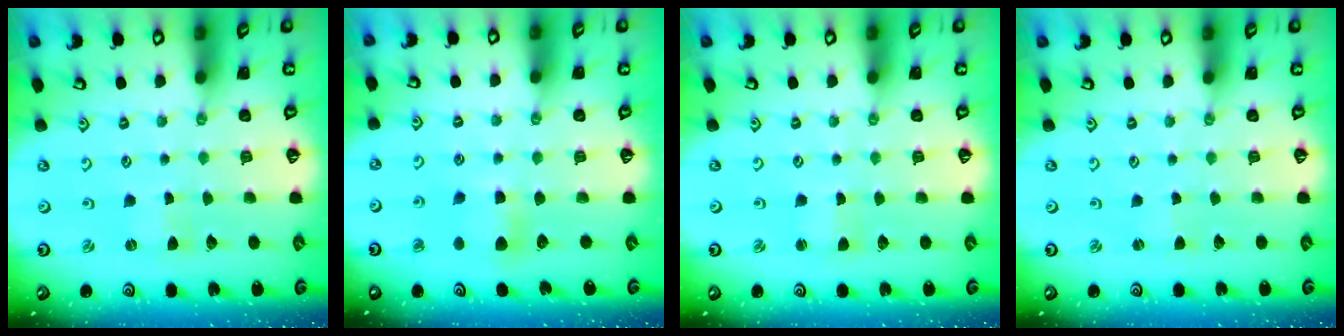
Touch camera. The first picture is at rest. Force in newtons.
{"total": 6.5, "press": 6.5, "slide": 0.6}
{"total": 2.0, "press": 2.0, "slide": 0.3}
{"total": 0.5, "press": 0.5, "slide": 0.0}